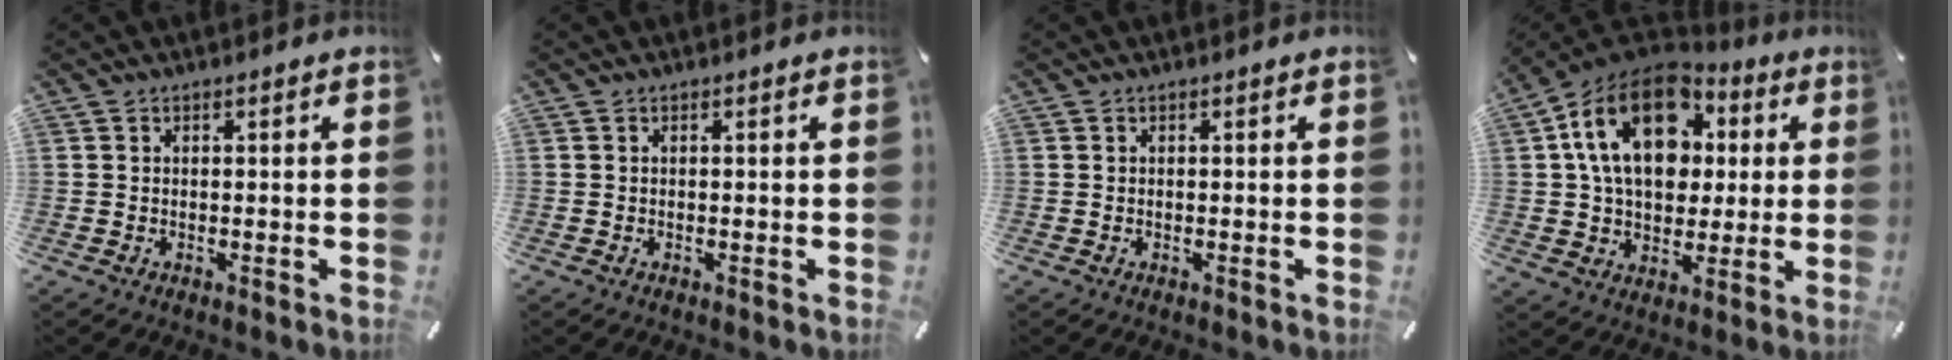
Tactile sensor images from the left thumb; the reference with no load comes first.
{"total": 0.0}
{"total": 0.0}
{"total": 20.2, "force": [6.2, 14.1, 13.0], "torque": [-0.237, -0.015, 0.106]}